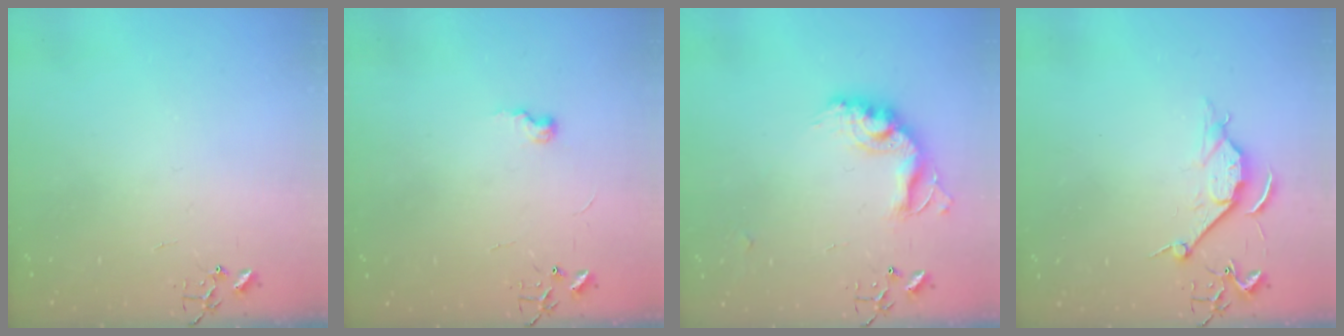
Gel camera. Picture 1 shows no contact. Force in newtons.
{"total": 5.9, "press": 5.9, "slide": 0.6}
{"total": 16.0, "press": 16.0, "slide": 0.8}
{"total": 6.8, "press": 6.8, "slide": 0.7}